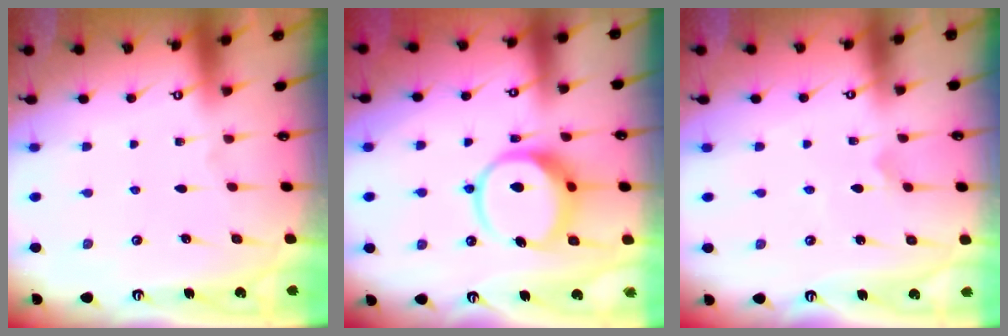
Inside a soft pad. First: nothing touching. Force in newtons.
{"total": 11.6, "press": 11.4, "slide": 1.6}
{"total": 2.7, "press": 2.7, "slide": 0.6}